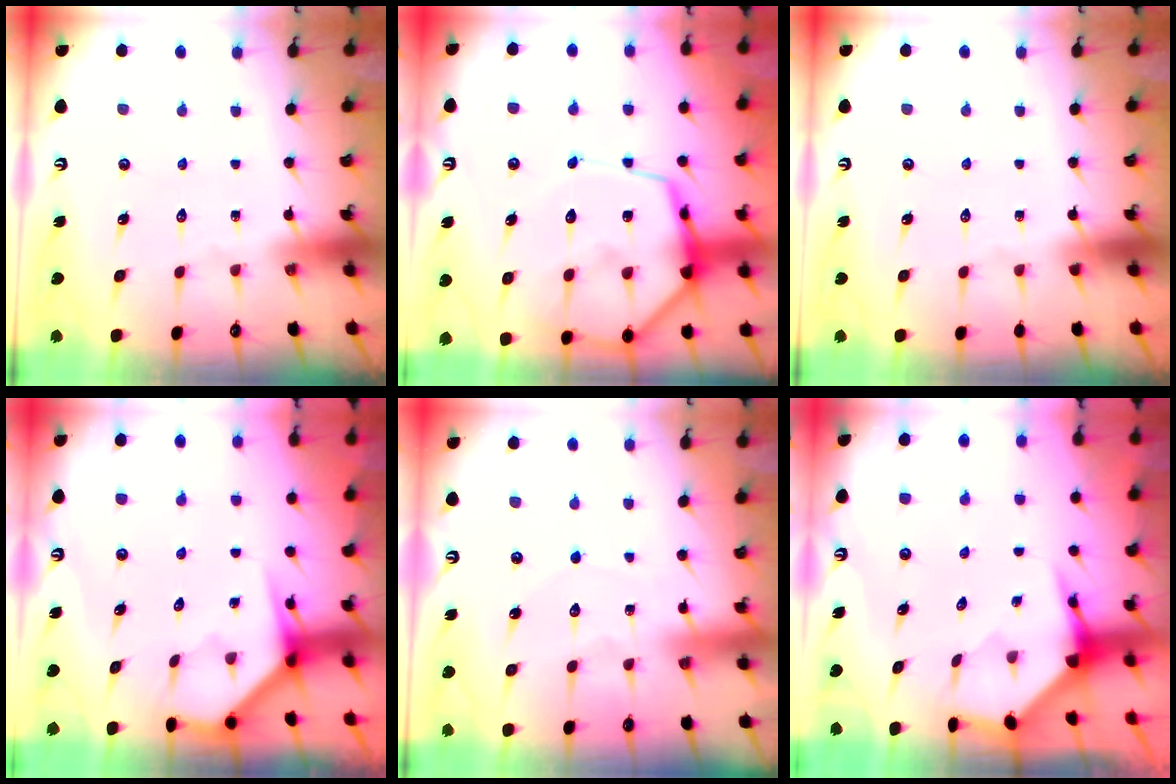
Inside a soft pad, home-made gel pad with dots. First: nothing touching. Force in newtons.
{"total": 18.5, "press": 18.5, "slide": 1.7}
{"total": 0.0}
{"total": 4.2, "press": 4.2, "slide": 0.4}
{"total": 3.6, "press": 3.6, "slide": 0.3}
{"total": 4.0, "press": 4.0, "slide": 0.4}